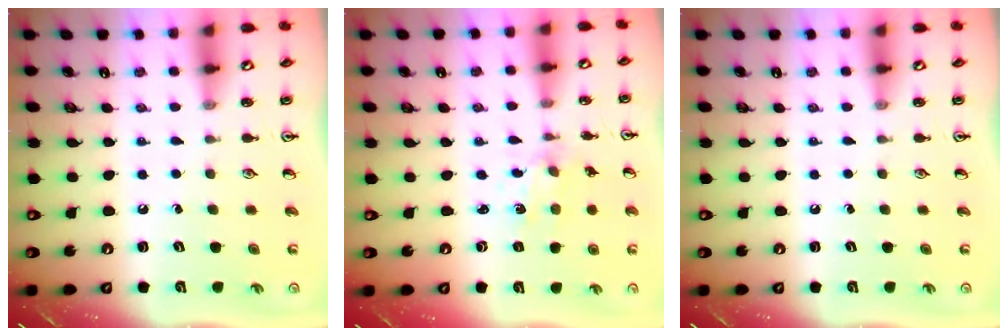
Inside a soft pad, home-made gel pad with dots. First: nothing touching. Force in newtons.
{"total": 1.1, "press": 1.1, "slide": 0.3}
{"total": 0.0}